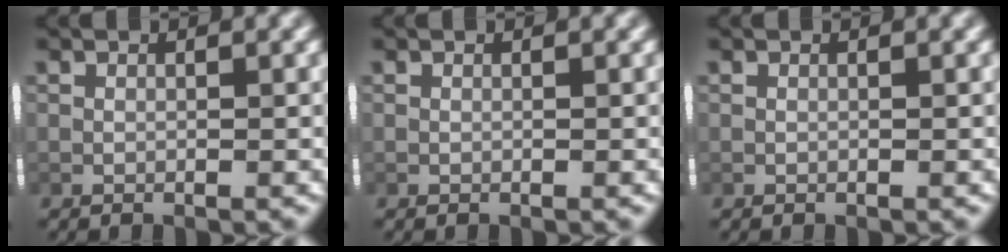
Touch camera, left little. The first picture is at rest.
{"total": 0.0}
{"total": 0.0}